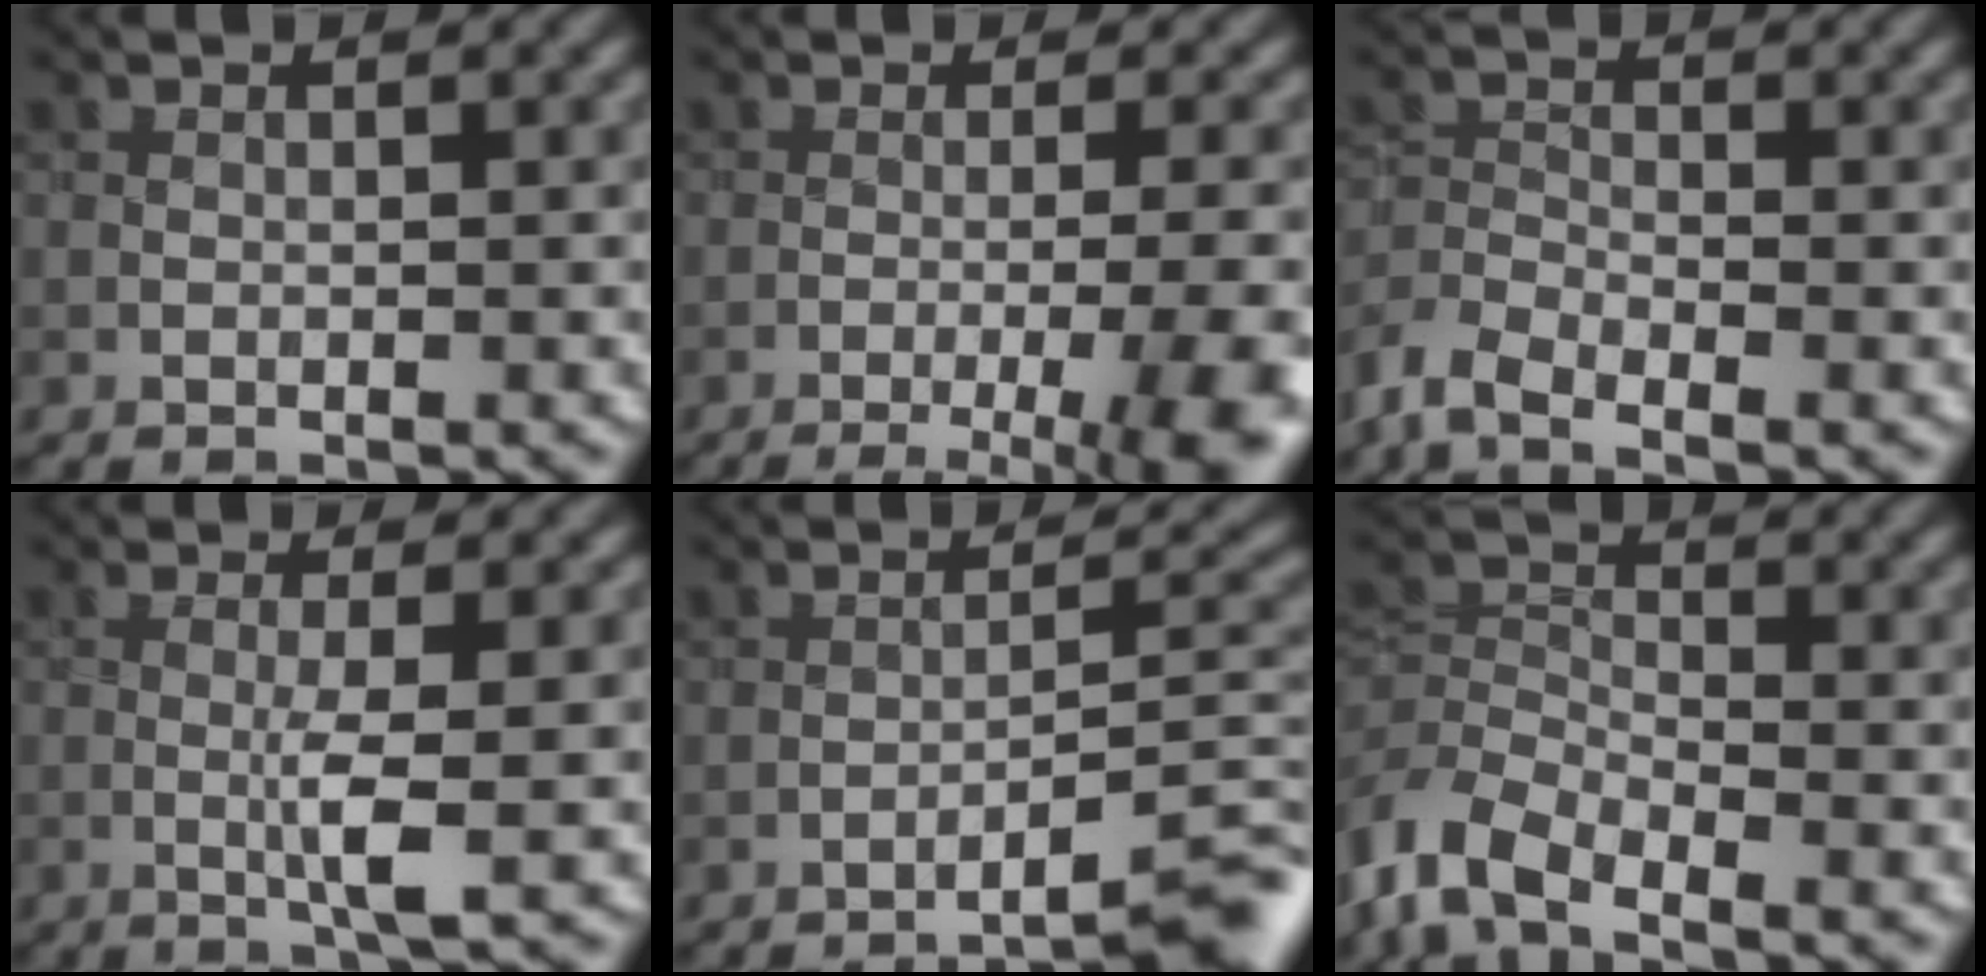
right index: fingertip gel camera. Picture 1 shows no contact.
{"total": 10.4, "force": [-5.3, 2.8, 8.5], "torque": [-0.094, -0.005, -0.063]}
{"total": 4.4, "force": [-3.5, 1.4, 2.2], "torque": [-0.048, -0.004, -0.083]}
{"total": 3.3, "force": [-0.6, 0.1, 3.3], "torque": [-0.061, -0.004, -0.016]}
{"total": 5.4, "force": [-4.3, 0.5, 3.3], "torque": [-0.031, 0.022, -0.063]}
{"total": 5.7, "force": [-3.7, 2.9, 3.3], "torque": [-0.065, 0.003, -0.086]}